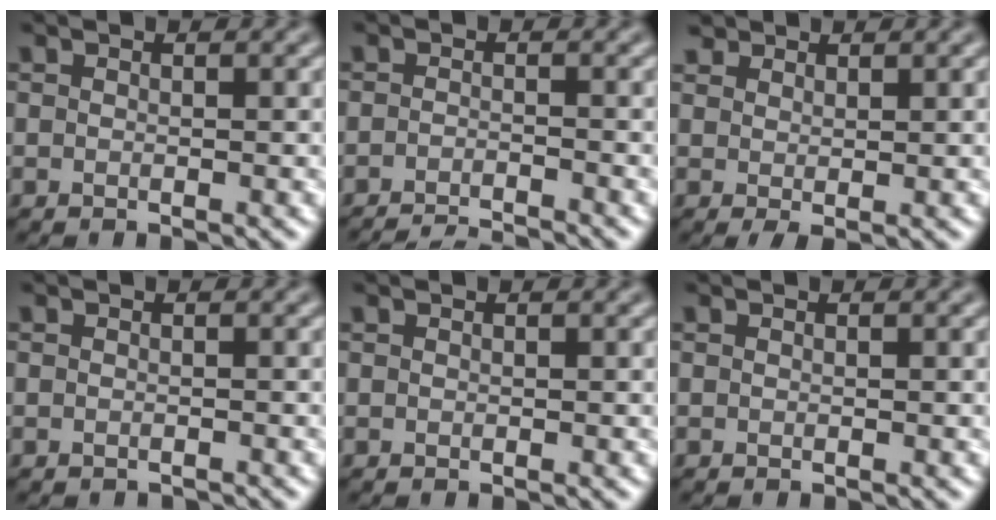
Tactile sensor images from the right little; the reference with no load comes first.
{"total": 4.1, "force": [-3.8, 0.5, 1.3], "torque": [-0.020, -0.009, -0.063]}
{"total": 1.6, "force": [1.0, 1.0, 0.8], "torque": [-0.015, -0.001, 0.021]}
{"total": 0.8, "force": [-0.8, 0.2, 0.0], "torque": [0.002, -0.006, -0.013]}
{"total": 0.0}
{"total": 0.0}